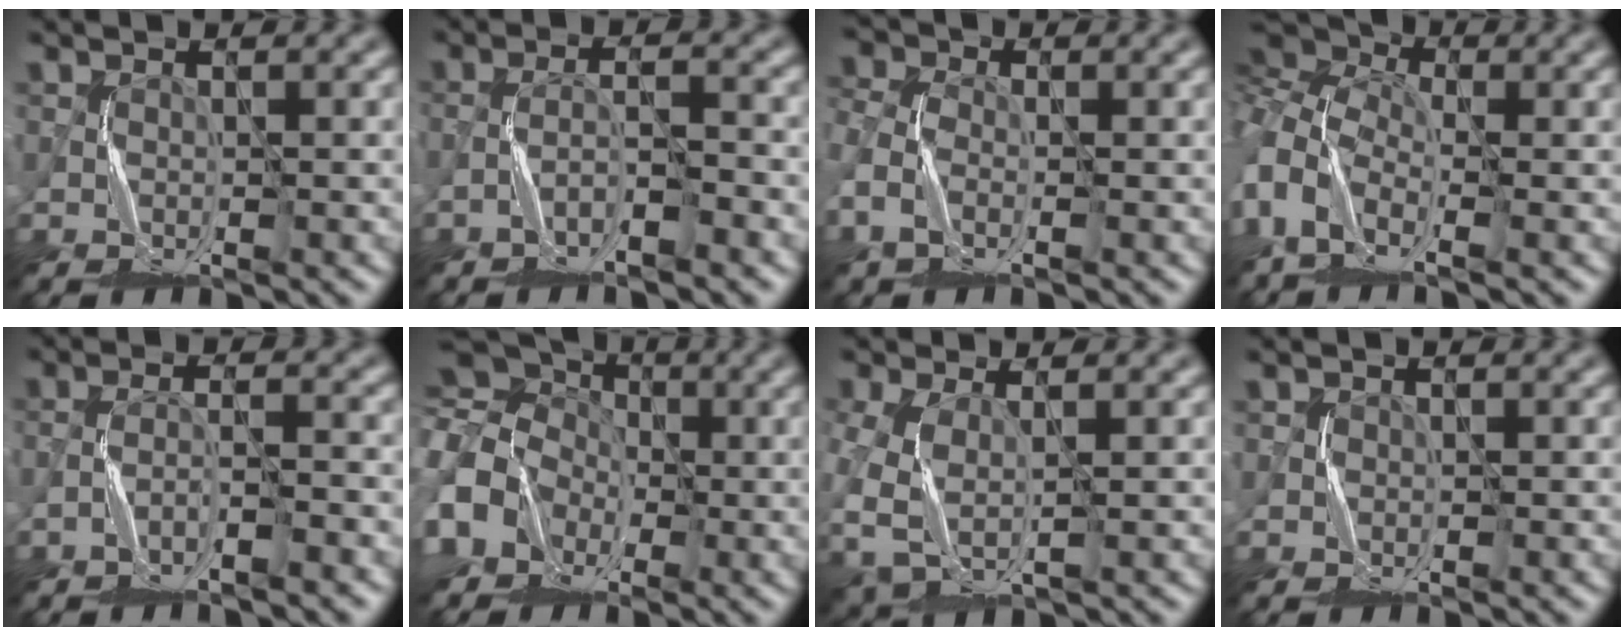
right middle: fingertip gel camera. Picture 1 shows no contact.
{"total": 2.4, "force": [-2.0, 0.1, 1.3], "torque": [-0.022, 0.016, -0.042]}
{"total": 4.8, "force": [-1.6, 3.5, 2.8], "torque": [-0.085, -0.003, -0.034]}
{"total": 9.5, "force": [-2.2, 6.3, 6.8], "torque": [-0.160, -0.001, -0.033]}
{"total": 2.6, "force": [-2.2, 0.2, 1.4], "torque": [-0.021, 0.014, -0.047]}
{"total": 11.7, "force": [-0.9, 10.3, 5.4], "torque": [-0.129, 0.034, -0.063]}
{"total": 4.4, "force": [-1.2, 2.7, 3.2], "torque": [-0.100, -0.011, -0.021]}
{"total": 1.1, "force": [-0.2, 1.0, 0.2], "torque": [-0.002, 0.001, -0.006]}